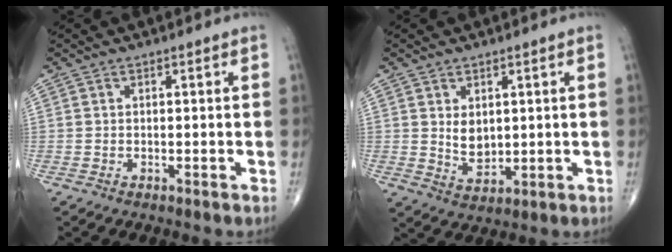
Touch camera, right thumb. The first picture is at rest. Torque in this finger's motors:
{"motor_torque": [1.04, 1.05, 1.06, 0.12, 0.07]}